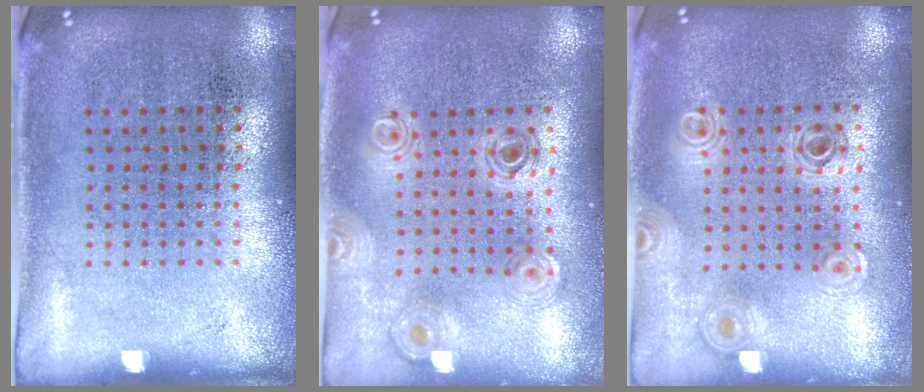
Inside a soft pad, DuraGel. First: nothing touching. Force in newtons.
{"total": 0.8, "press": 0.8, "slide": 0.1}
{"total": 0.9, "press": 0.9, "slide": 0.2}